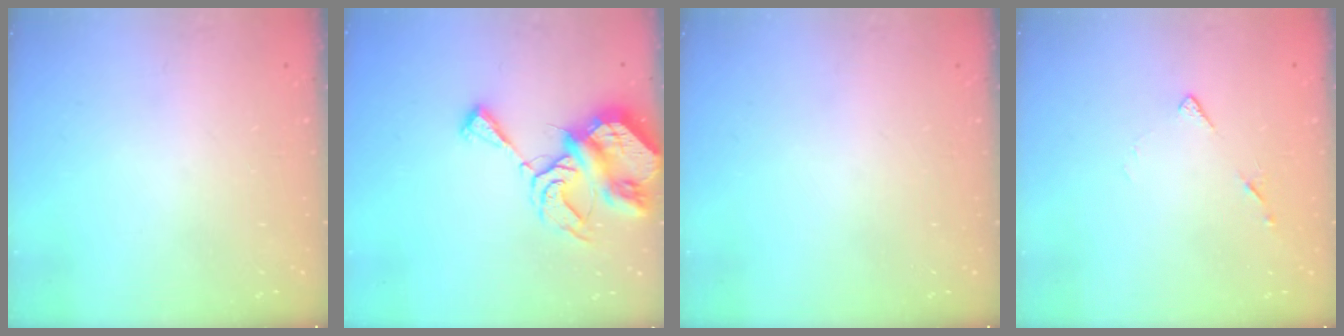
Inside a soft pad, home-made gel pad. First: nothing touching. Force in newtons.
{"total": 9.8, "press": 9.8, "slide": 1.1}
{"total": 0.0}
{"total": 7.1, "press": 7.0, "slide": 1.0}